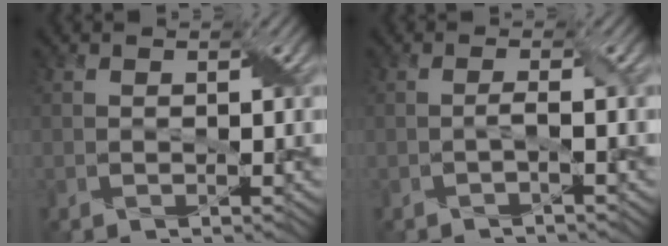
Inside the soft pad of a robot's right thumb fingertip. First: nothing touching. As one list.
[{"total": 1.2, "force": [-0.4, -0.1, 1.1], "torque": [-0.022, 0.006, -0.009]}]